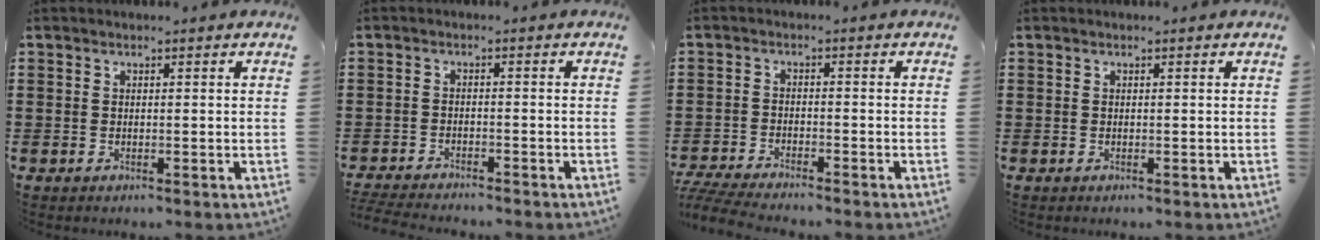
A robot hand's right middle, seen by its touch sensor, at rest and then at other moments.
{"total": 2.8, "force": [-2.8, 0.1, 0.3], "torque": [-0.014, -0.003, -0.063]}
{"total": 4.0, "force": [-3.9, 0.0, 1.0], "torque": [-0.038, -0.010, -0.085]}
{"total": 0.0}